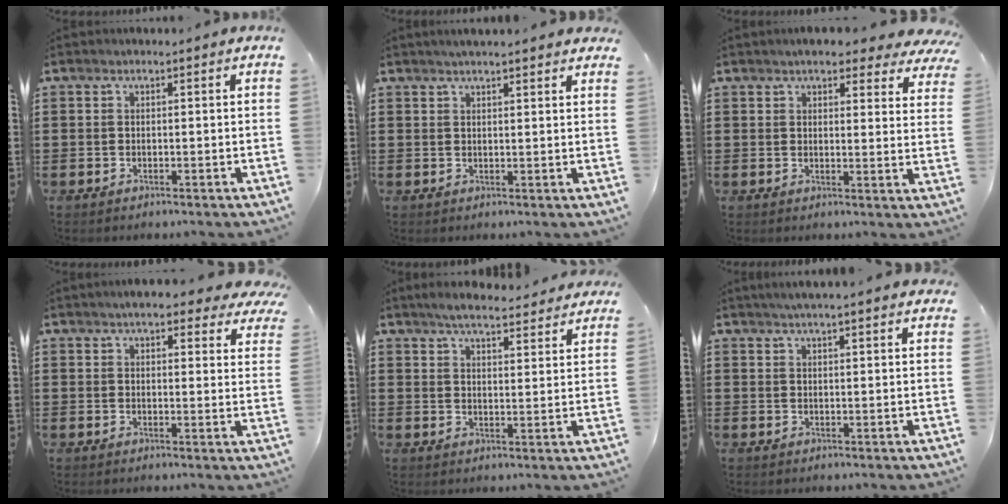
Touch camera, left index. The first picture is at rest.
{"total": 2.1, "force": [1.9, 0.1, 0.8], "torque": [-0.020, 0.001, 0.036]}
{"total": 5.2, "force": [4.6, 0.9, 2.3], "torque": [-0.043, -0.015, 0.080]}
{"total": 5.5, "force": [4.8, 0.8, 2.5], "torque": [-0.048, -0.013, 0.083]}
{"total": 5.0, "force": [4.7, 0.2, 1.7], "torque": [-0.049, -0.019, 0.083]}
{"total": 2.8, "force": [2.6, -0.2, 0.9], "torque": [-0.025, -0.003, 0.048]}